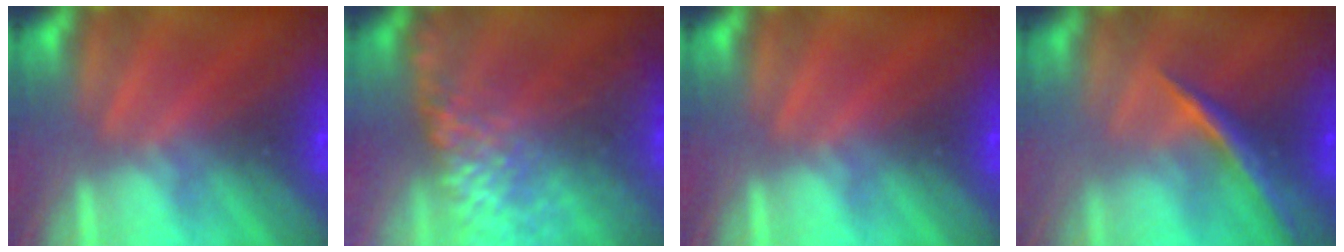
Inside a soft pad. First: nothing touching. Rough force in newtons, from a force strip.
{"total": 12.7}
{"total": 0.0}
{"total": 1.5}